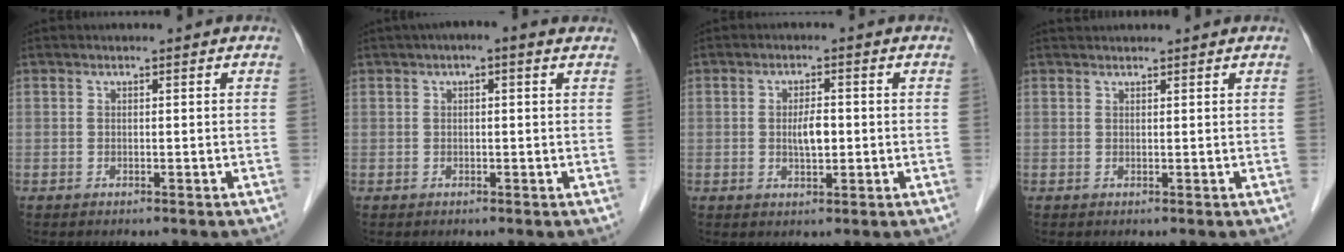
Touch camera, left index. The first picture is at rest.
{"total": 3.5, "force": [2.0, 0.9, 2.7], "torque": [-0.043, 0.027, 0.024]}
{"total": 3.4, "force": [-0.2, 1.2, 3.1], "torque": [-0.057, 0.001, -0.002]}
{"total": 2.4, "force": [2.3, 0.1, 0.4], "torque": [-0.006, 0.029, 0.038]}